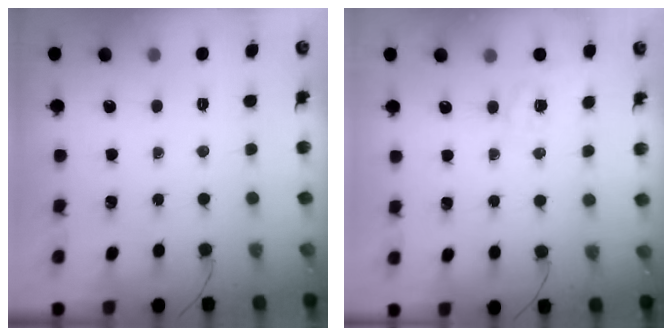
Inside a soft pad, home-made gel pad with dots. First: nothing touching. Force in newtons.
{"total": 2.5, "press": 1.9, "slide": 1.6}